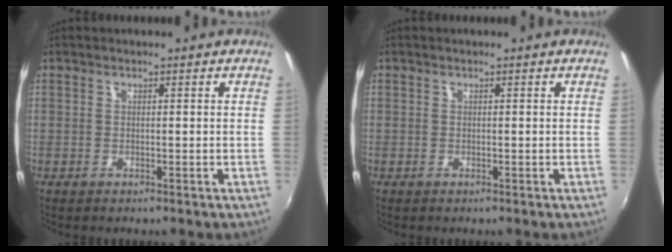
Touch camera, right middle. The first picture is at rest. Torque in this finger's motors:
{"motor_torque": [0.46, -0.50, 0.06, 0.03]}